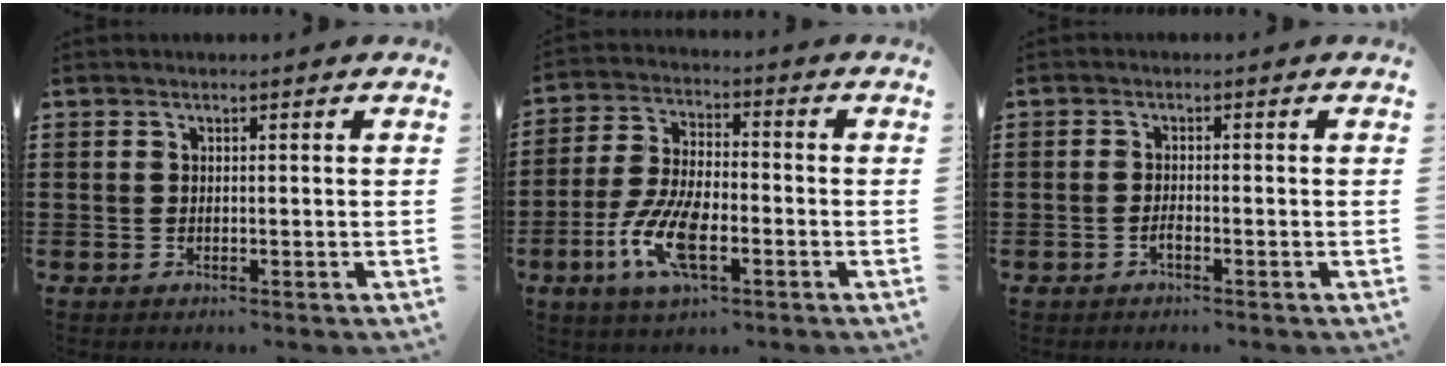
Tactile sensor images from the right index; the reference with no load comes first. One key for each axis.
{"total": 10.1, "fx": -3.9, "fy": 4.0, "fz": 8.5, "tx": -0.197, "ty": -0.010, "tz": -0.075}
{"total": 1.3, "fx": -0.9, "fy": 0.2, "fz": 1.0, "tx": -0.020, "ty": -0.004, "tz": -0.015}